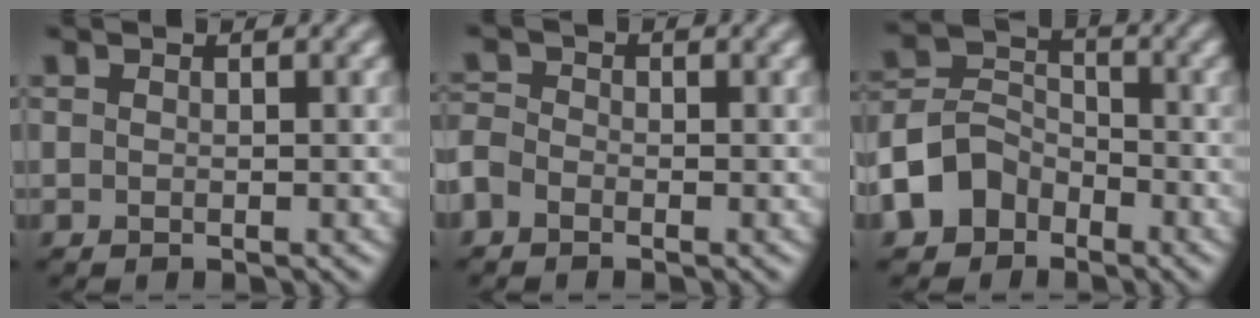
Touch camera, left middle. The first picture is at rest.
{"total": 2.0, "force": [-1.4, 1.2, 0.7], "torque": [-0.015, 0.002, -0.037]}
{"total": 5.6, "force": [-3.2, 4.1, 1.9], "torque": [-0.024, 0.011, -0.081]}